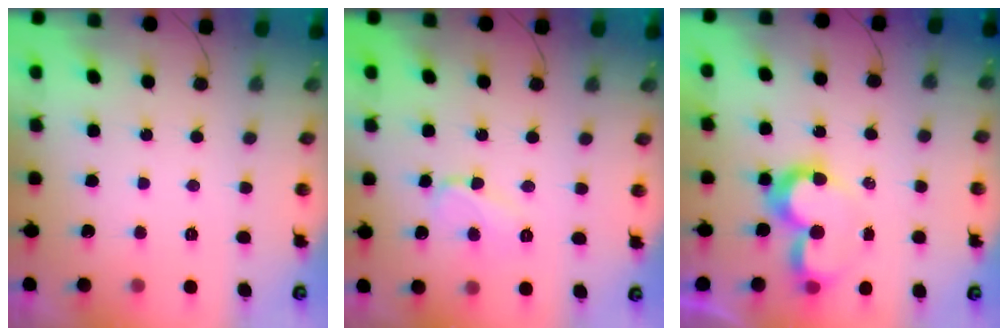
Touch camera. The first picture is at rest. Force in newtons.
{"total": 6.7, "press": 6.6, "slide": 0.7}
{"total": 7.6, "press": 7.5, "slide": 0.6}